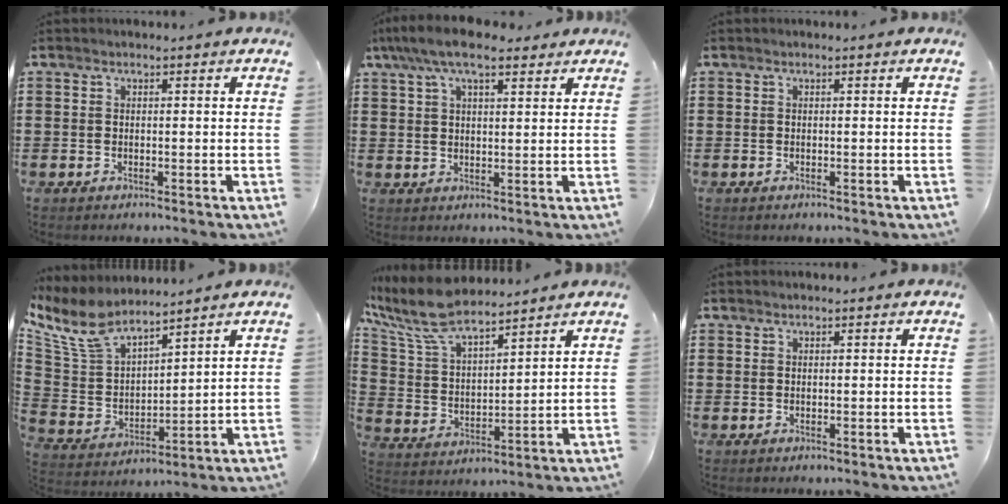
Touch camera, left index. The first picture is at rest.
{"total": 7.6, "force": [5.4, 2.6, 4.7], "torque": [-0.104, 0.004, 0.098]}
{"total": 0.0}
{"total": 8.8, "force": [7.3, 3.3, 3.7], "torque": [-0.113, -0.041, 0.131]}
{"total": 10.3, "force": [8.8, 2.5, 4.8], "torque": [-0.135, -0.037, 0.154]}
{"total": 0.6, "force": [0.6, 0.2, 0.1], "torque": [-0.004, 0.000, 0.013]}